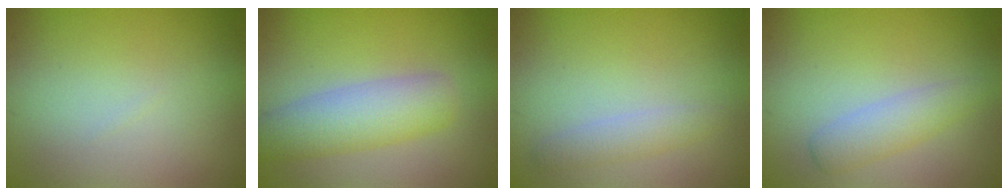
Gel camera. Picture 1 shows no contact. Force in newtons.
{"total": 4.8, "press": 4.8, "slide": 0.2}
{"total": 1.6, "press": 1.6, "slide": 0.0}
{"total": 2.5, "press": 2.5, "slide": 0.0}